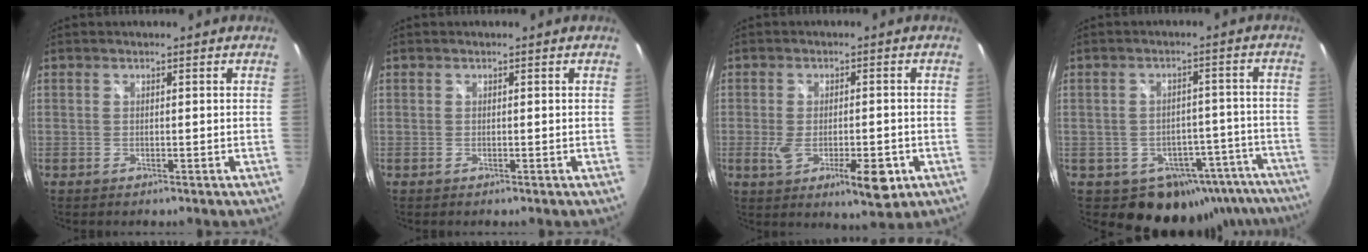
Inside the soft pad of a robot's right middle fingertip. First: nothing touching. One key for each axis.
{"total": 0.0}
{"total": 9.4, "fx": -3.2, "fy": 3.3, "fz": 8.2, "tx": -0.144, "ty": -0.019, "tz": -0.044}
{"total": 15.1, "fx": -11.3, "fy": 9.3, "fz": 4.0, "tx": -0.059, "ty": 0.040, "tz": -0.110}